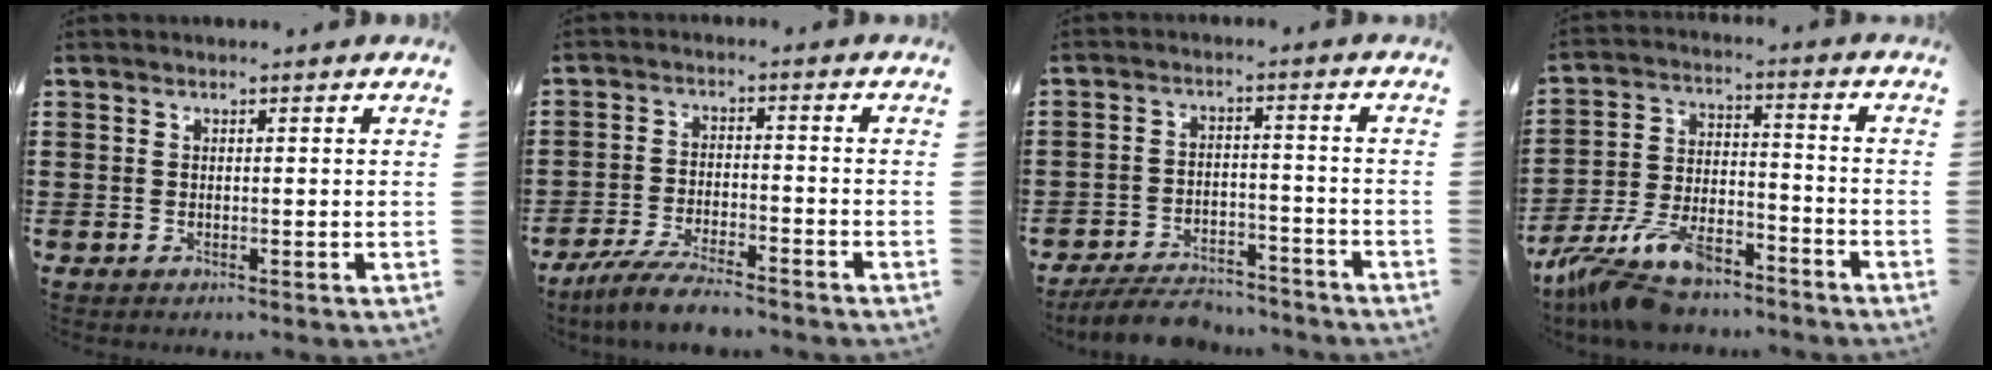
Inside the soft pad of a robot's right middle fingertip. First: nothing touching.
{"total": 5.7, "force": [-5.2, 0.6, 2.4], "torque": [-0.058, -0.006, -0.103]}
{"total": 6.3, "force": [-6.0, 1.2, 1.4], "torque": [-0.023, 0.011, -0.115]}
{"total": 10.9, "force": [-9.2, 2.9, 5.0], "torque": [-0.111, 0.018, -0.182]}